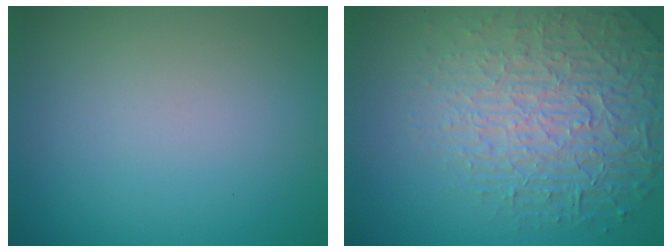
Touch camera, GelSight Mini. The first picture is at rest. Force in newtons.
{"total": 7.0, "press": 5.3, "slide": 4.6}